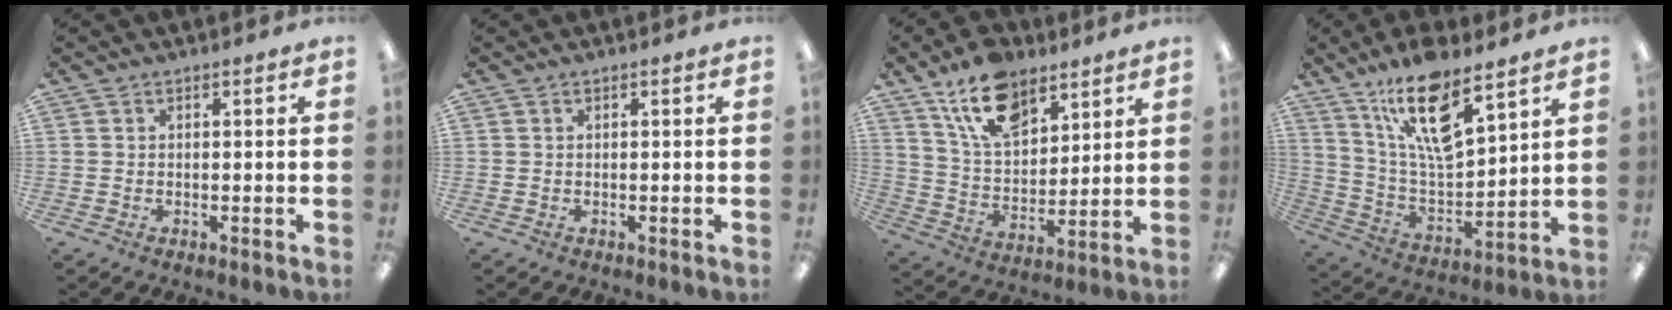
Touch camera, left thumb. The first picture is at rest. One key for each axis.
{"total": 0.0}
{"total": 15.1, "fx": 9.8, "fy": 8.3, "fz": 7.9, "tx": -0.141, "ty": -0.036, "tz": 0.182}
{"total": 17.5, "fx": 12.0, "fy": 5.5, "fz": 11.5, "tx": -0.217, "ty": -0.067, "tz": 0.202}